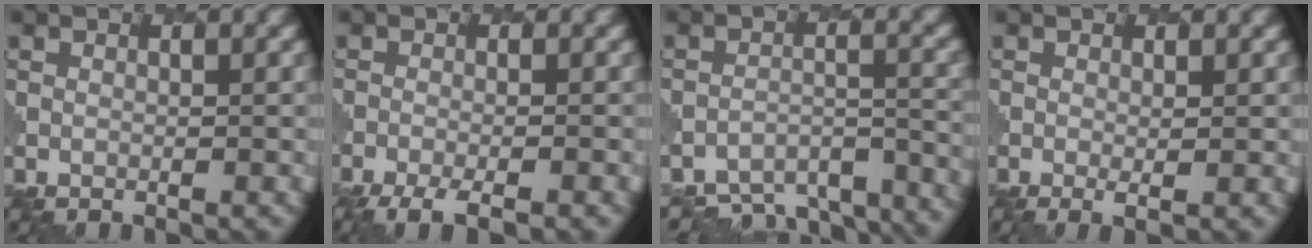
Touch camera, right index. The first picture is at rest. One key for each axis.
{"total": 5.4, "fx": -3.7, "fy": 1.2, "fz": 3.7, "tx": -0.056, "ty": -0.011, "tz": -0.062}
{"total": 9.1, "fx": -8.4, "fy": 2.6, "fz": 2.3, "tx": -0.033, "ty": -0.009, "tz": -0.100}
{"total": 1.6, "fx": 0.0, "fy": 0.3, "fz": 1.6, "tx": -0.028, "ty": -0.008, "tz": 0.003}